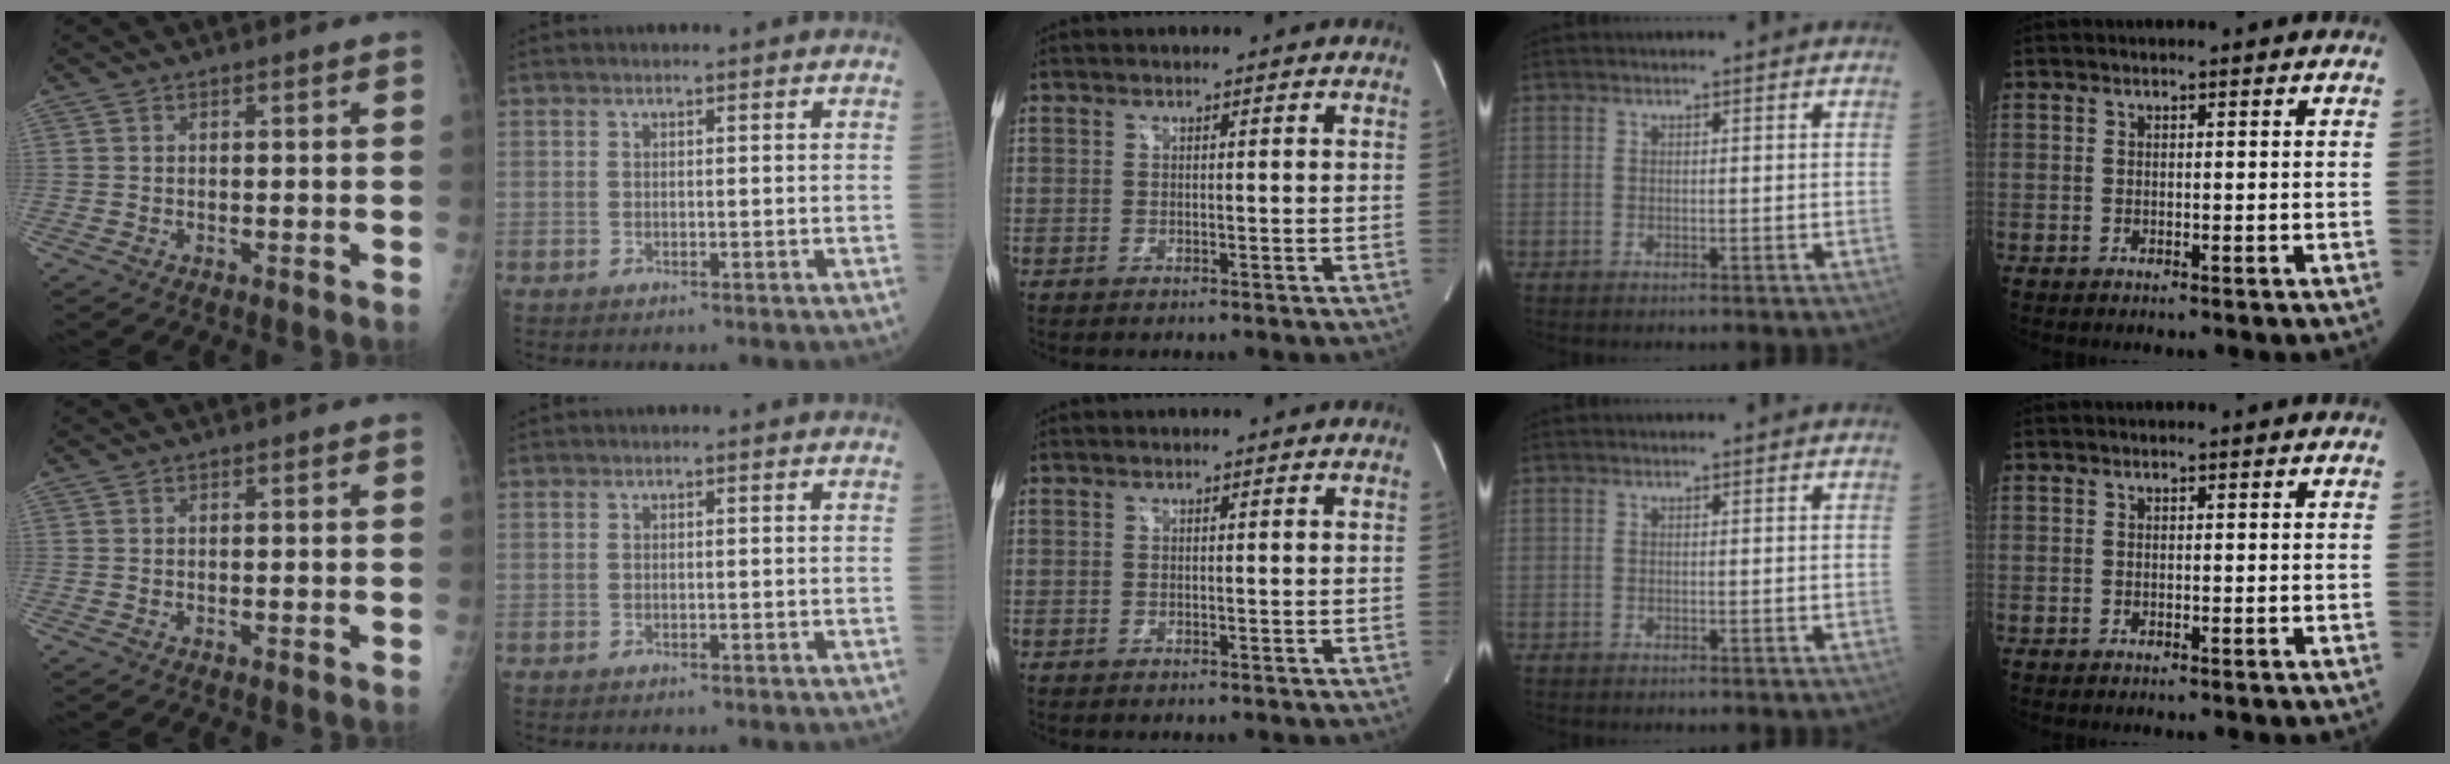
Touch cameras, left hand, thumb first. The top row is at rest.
{}